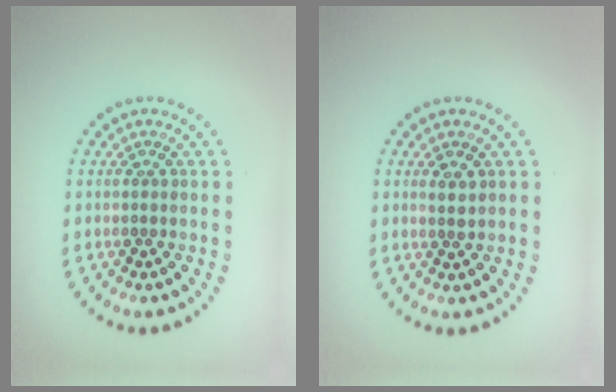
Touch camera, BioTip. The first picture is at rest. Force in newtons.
{"total": 1.2, "press": 1.0, "slide": 0.6}